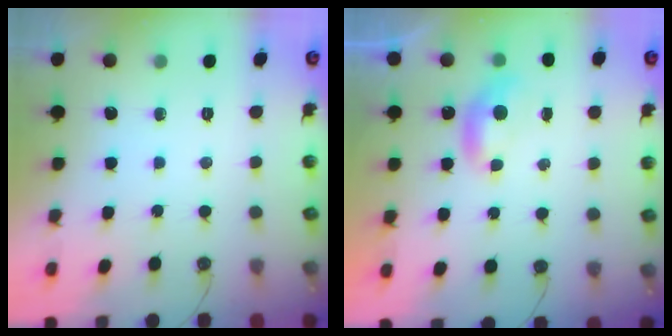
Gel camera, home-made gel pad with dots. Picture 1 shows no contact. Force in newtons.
{"total": 1.6, "press": 1.5, "slide": 0.5}